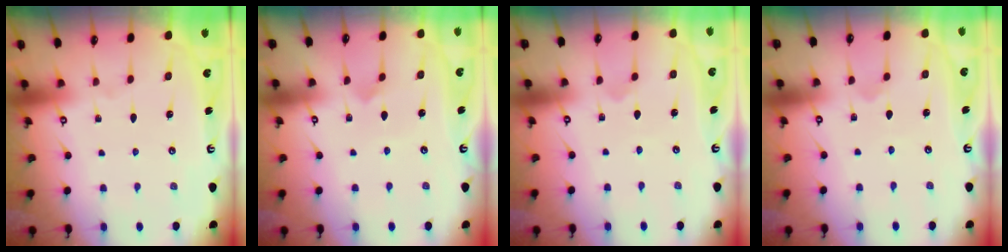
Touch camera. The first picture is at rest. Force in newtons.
{"total": 4.4, "press": 4.4, "slide": 0.5}
{"total": 1.8, "press": 1.8, "slide": 0.2}
{"total": 1.8, "press": 1.8, "slide": 0.2}